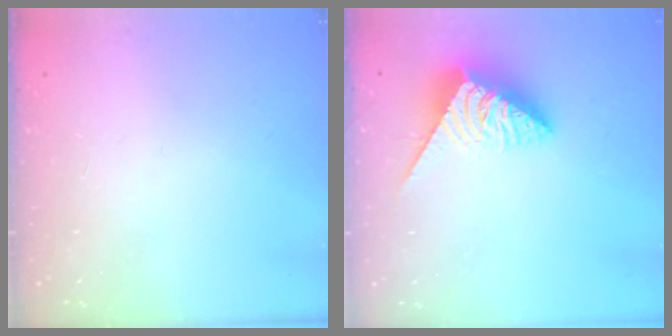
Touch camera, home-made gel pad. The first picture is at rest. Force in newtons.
{"total": 9.2, "press": 9.2, "slide": 0.5}